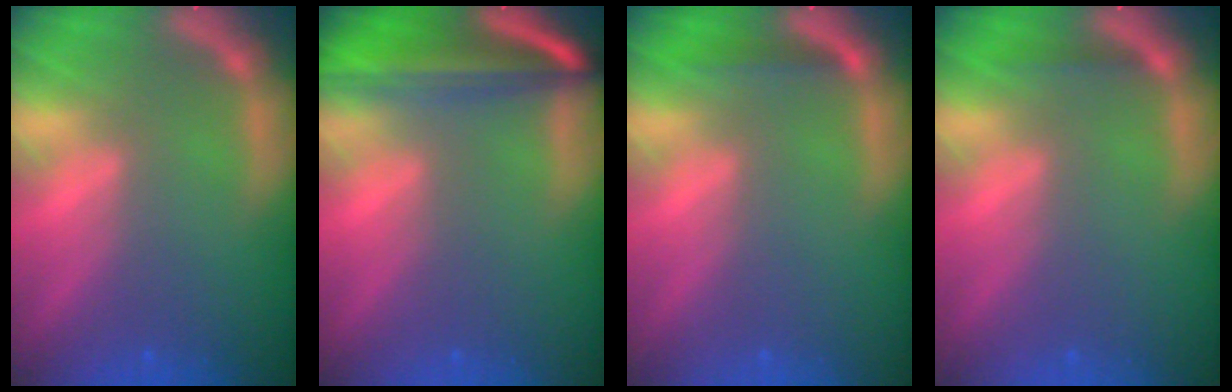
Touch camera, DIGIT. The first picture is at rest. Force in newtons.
{"total": 9.2}
{"total": 1.4}
{"total": 0.9}